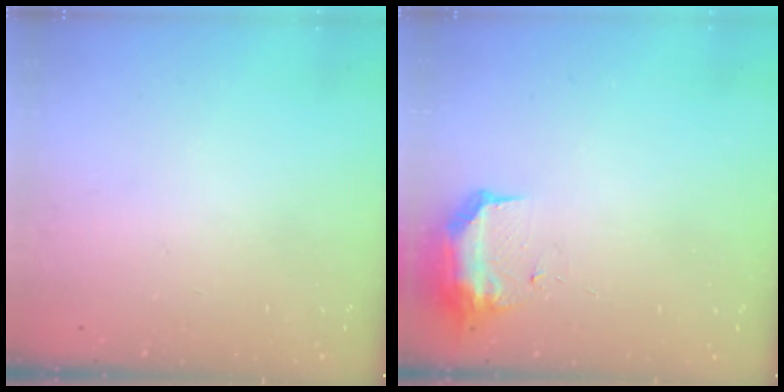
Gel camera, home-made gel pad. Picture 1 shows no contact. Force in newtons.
{"total": 8.7, "press": 8.6, "slide": 0.6}